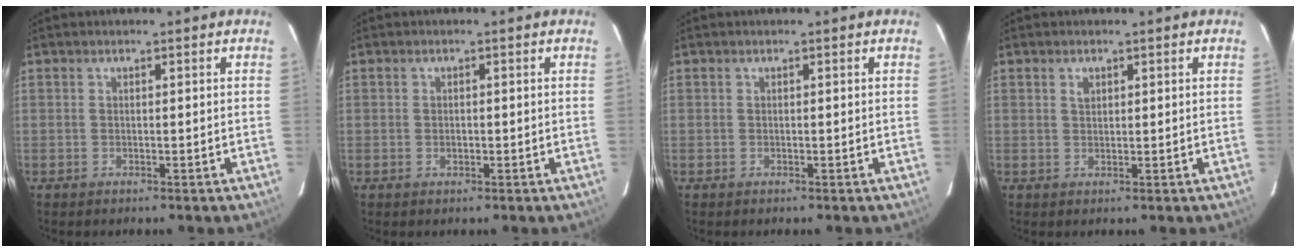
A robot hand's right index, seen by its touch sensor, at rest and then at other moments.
{"total": 0.9, "force": [-0.1, 0.8, 0.5], "torque": [-0.006, 0.001, -0.002]}
{"total": 0.0}
{"total": 1.4, "force": [0.6, 1.0, 0.7], "torque": [-0.013, 0.005, 0.011]}